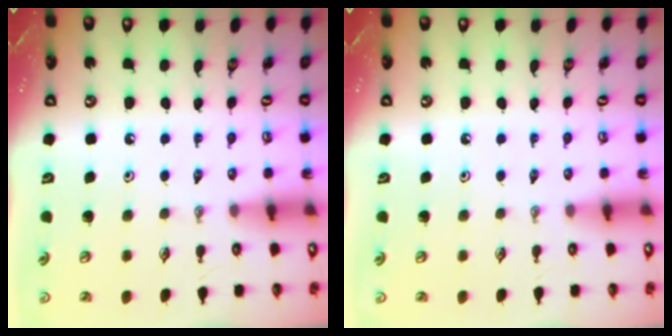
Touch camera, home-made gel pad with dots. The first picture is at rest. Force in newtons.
{"total": 0.0}